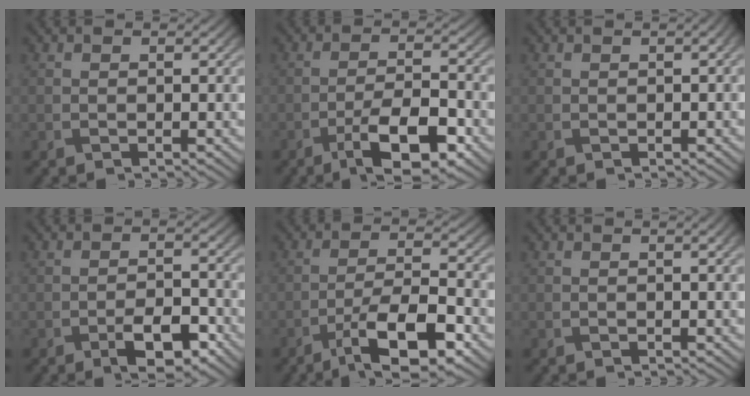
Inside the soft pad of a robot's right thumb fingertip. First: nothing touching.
{"total": 8.5, "force": [-4.6, 2.6, 6.7], "torque": [-0.115, 0.004, -0.078]}
{"total": 0.9, "force": [0.4, 0.2, 0.8], "torque": [-0.012, 0.004, 0.005]}
{"total": 5.2, "force": [-2.8, 2.1, 3.8], "torque": [-0.059, 0.002, -0.046]}
{"total": 10.2, "force": [-5.9, 2.7, 7.9], "torque": [-0.139, 0.000, -0.099]}
{"total": 1.1, "force": [0.5, 0.1, 1.0], "torque": [-0.016, 0.005, 0.007]}